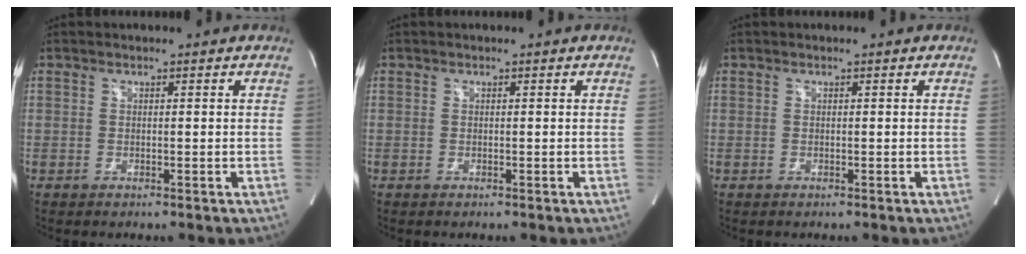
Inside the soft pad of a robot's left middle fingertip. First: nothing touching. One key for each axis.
{"total": 0.0}
{"total": 0.0}